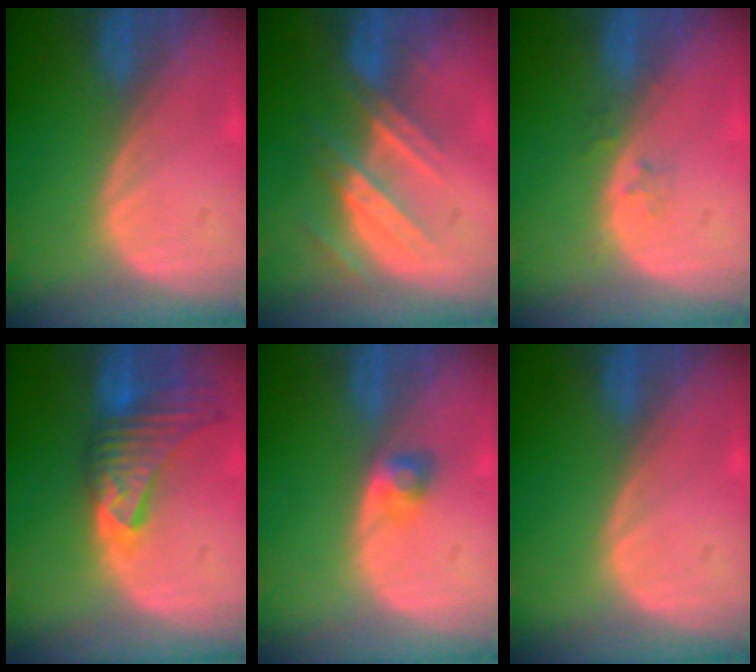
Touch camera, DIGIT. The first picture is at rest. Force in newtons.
{"total": 7.3, "press": 6.8, "slide": 2.6}
{"total": 1.9, "press": 1.4, "slide": 1.2}
{"total": 9.1, "press": 8.2, "slide": 3.9}
{"total": 2.6, "press": 2.4, "slide": 1.0}
{"total": 0.0}